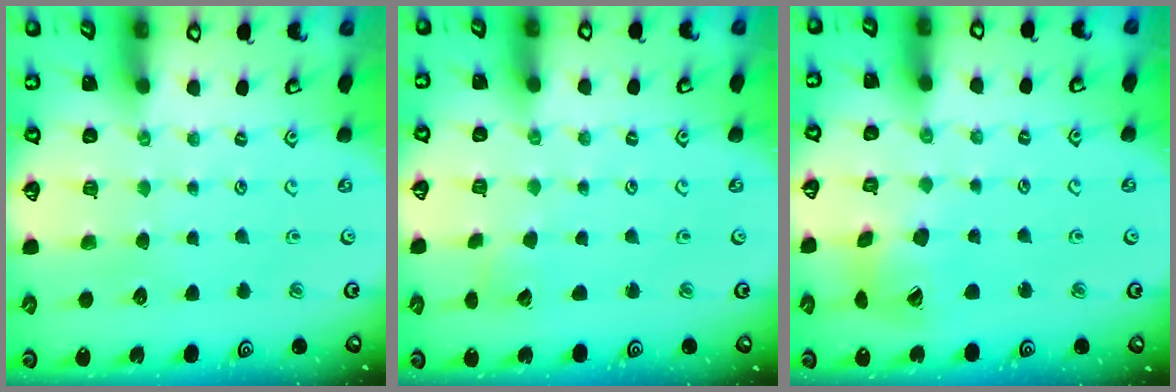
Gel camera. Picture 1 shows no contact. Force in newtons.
{"total": 2.4, "press": 2.4, "slide": 0.2}
{"total": 11.8, "press": 11.7, "slide": 1.5}